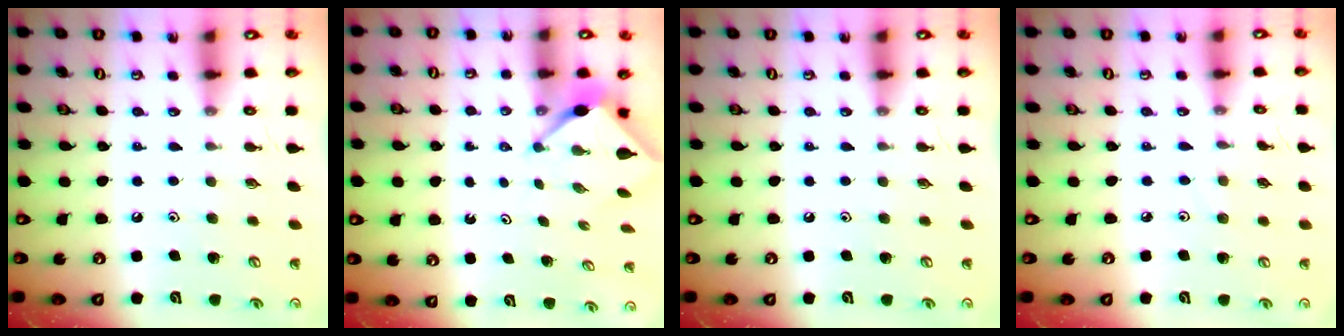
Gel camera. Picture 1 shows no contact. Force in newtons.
{"total": 3.0, "press": 3.0, "slide": 0.2}
{"total": 0.0}
{"total": 1.4, "press": 1.4, "slide": 0.1}